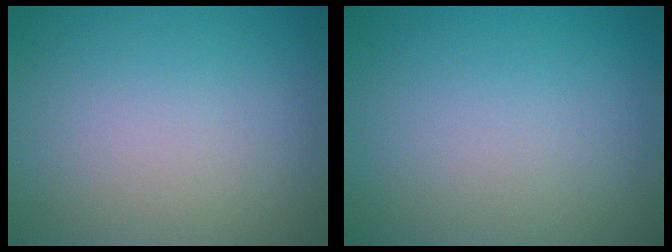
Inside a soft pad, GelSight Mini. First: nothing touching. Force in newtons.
{"total": 0.0}